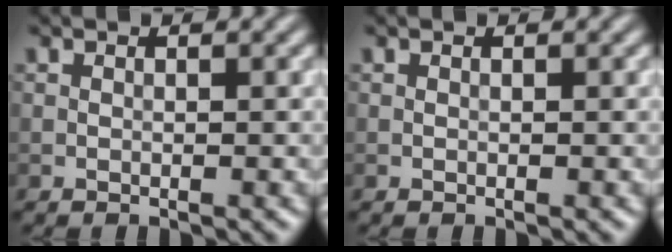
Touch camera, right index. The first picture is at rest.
{"total": 0.0}